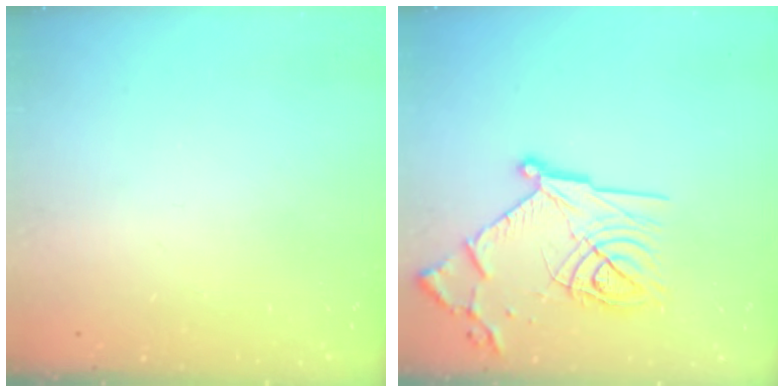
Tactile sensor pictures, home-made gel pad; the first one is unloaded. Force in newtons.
{"total": 19.8, "press": 19.7, "slide": 1.2}